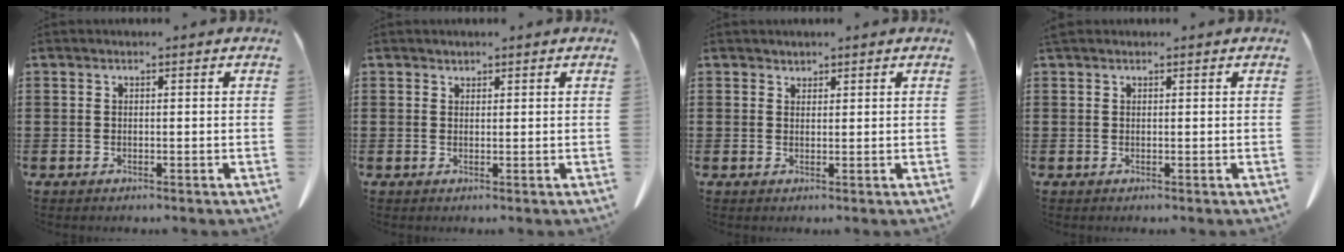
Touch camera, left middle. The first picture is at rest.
{"total": 0.7, "force": [0.4, 0.4, 0.3], "torque": [-0.007, 0.003, 0.008]}
{"total": 1.2, "force": [1.1, 0.5, -0.2], "torque": [0.000, 0.002, 0.022]}
{"total": 0.8, "force": [0.6, 0.4, 0.3], "torque": [-0.010, 0.001, 0.013]}